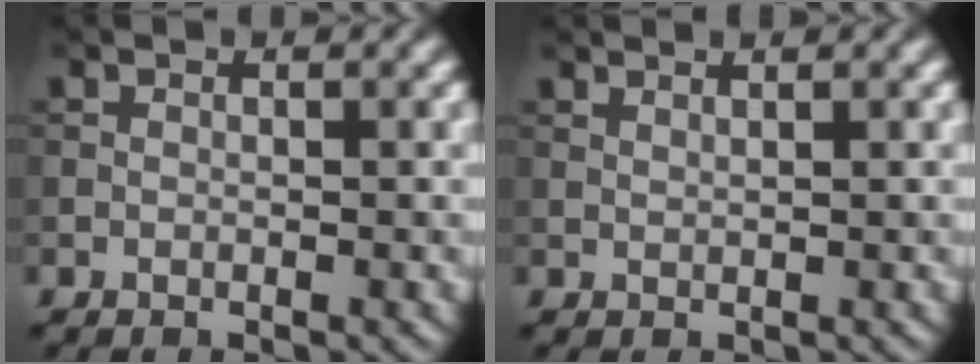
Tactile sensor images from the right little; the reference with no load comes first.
{"total": 1.6, "force": [1.2, 0.5, 0.9], "torque": [-0.004, -0.002, 0.006]}